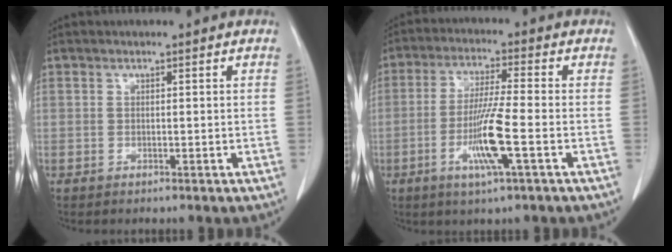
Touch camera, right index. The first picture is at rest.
{"total": 8.9, "force": [-2.7, -0.3, 8.4], "torque": [-0.164, -0.011, -0.053]}